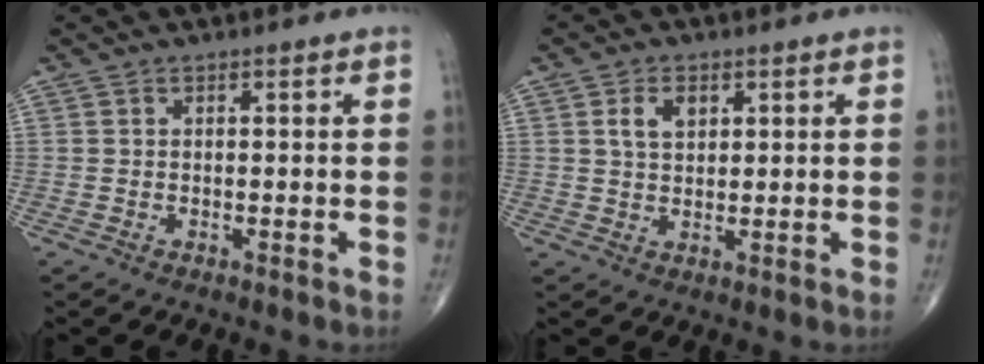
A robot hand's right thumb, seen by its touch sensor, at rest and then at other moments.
{"total": 4.4, "force": [1.6, 2.8, 2.9], "torque": [-0.045, -0.003, 0.031]}